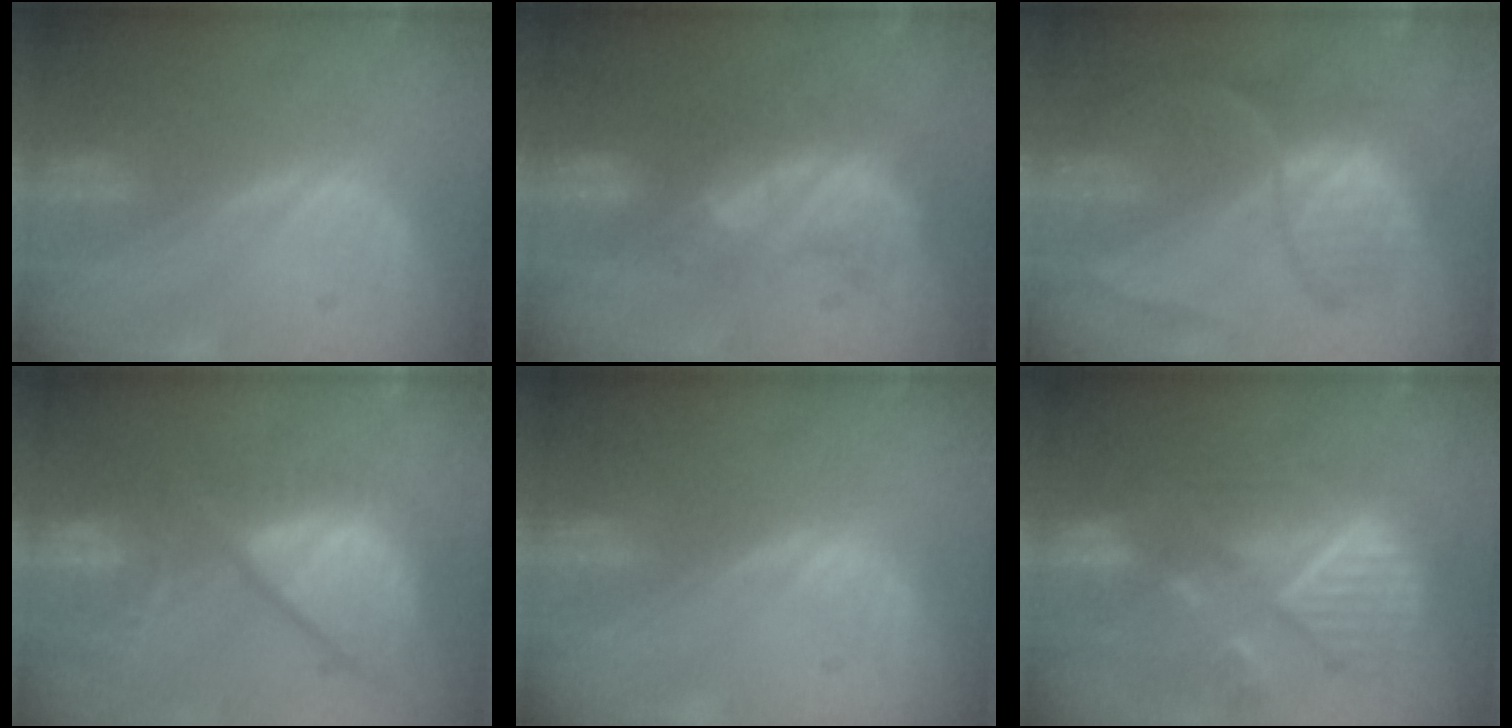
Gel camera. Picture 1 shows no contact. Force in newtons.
{"total": 8.6, "press": 7.6, "slide": 4.0}
{"total": 7.0, "press": 6.9, "slide": 1.5}
{"total": 12.8, "press": 10.6, "slide": 7.2}
{"total": 0.0}
{"total": 11.4, "press": 10.1, "slide": 5.2}